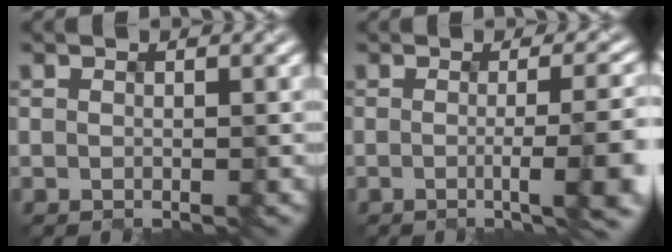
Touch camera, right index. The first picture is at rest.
{"total": 7.1, "force": [-1.0, 2.0, 6.8], "torque": [-0.073, -0.001, -0.011]}